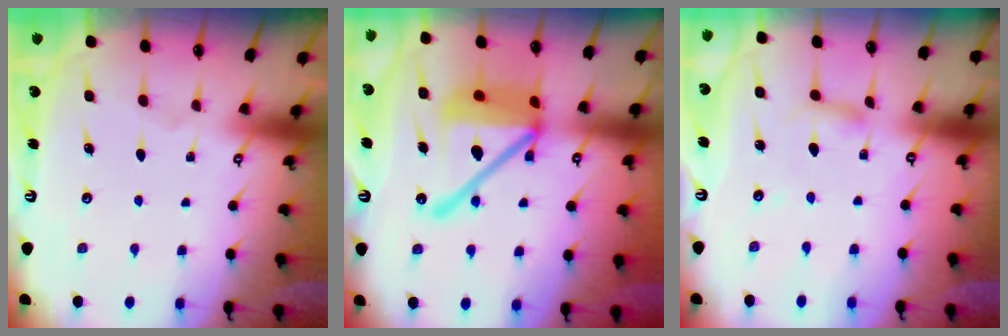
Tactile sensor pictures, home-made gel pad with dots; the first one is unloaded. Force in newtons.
{"total": 19.5, "press": 19.3, "slide": 2.7}
{"total": 2.8, "press": 2.8, "slide": 0.2}